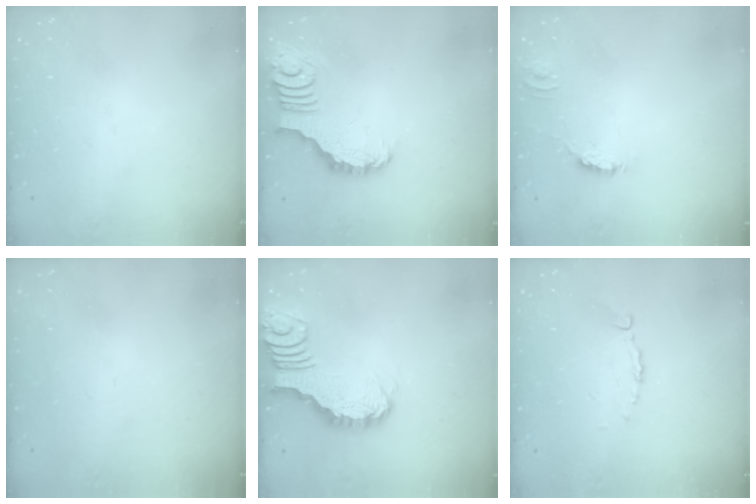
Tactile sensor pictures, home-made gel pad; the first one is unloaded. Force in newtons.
{"total": 3.6, "press": 3.5, "slide": 0.5}
{"total": 2.7, "press": 2.7, "slide": 0.2}
{"total": 0.0}
{"total": 2.4, "press": 2.4, "slide": 0.2}
{"total": 3.0, "press": 3.0, "slide": 0.3}